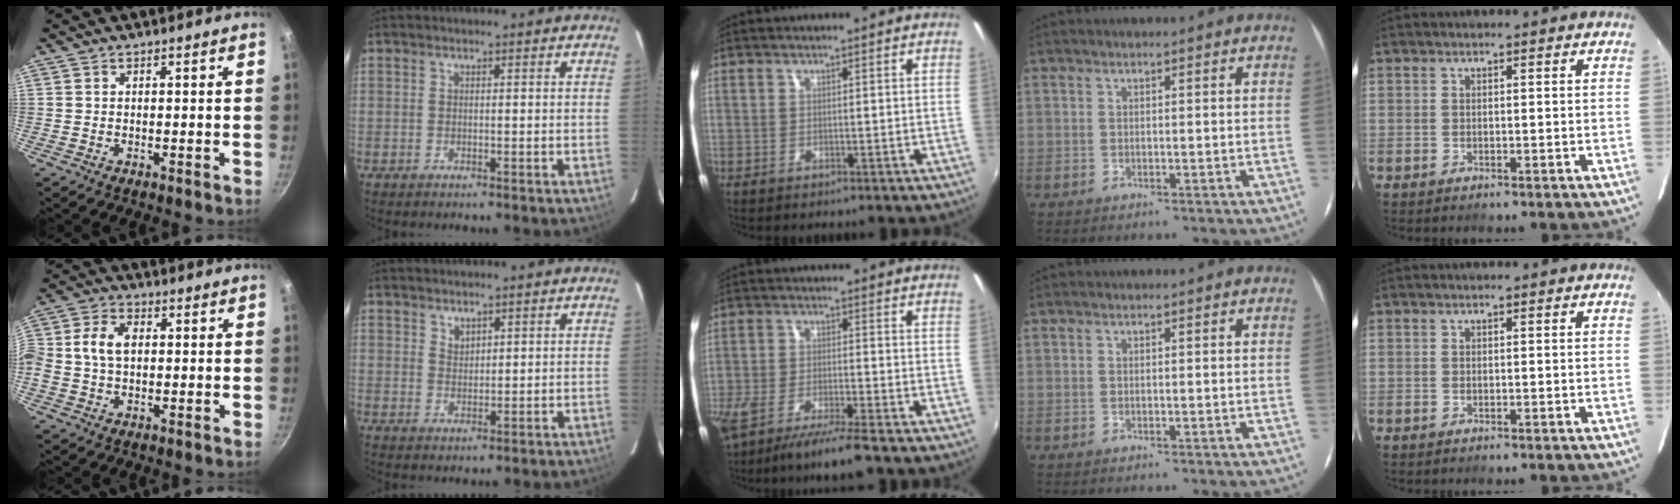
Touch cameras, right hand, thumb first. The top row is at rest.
{"thumb": {"total": 7.3, "force": [0.5, 5.0, 5.3], "torque": [-0.100, 0.019, -0.005]}, "index": {"total": 1.9, "force": [1.6, 1.0, 0.3], "torque": [-0.002, 0.001, 0.031]}, "middle": {"total": 10.9, "force": [-8.3, 1.2, 7.1], "torque": [-0.152, -0.035, -0.144]}}